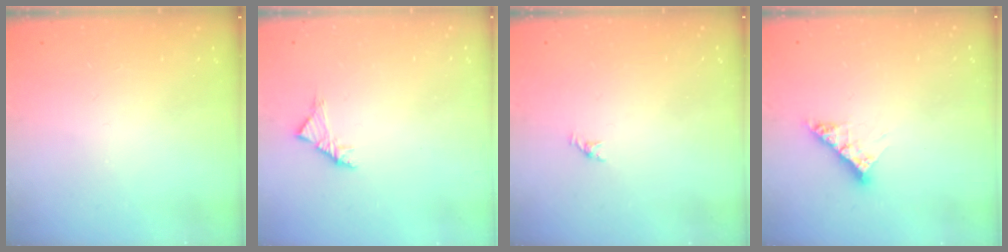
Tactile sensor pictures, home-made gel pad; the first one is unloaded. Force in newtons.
{"total": 2.8, "press": 2.6, "slide": 0.8}
{"total": 0.5, "press": 0.3, "slide": 0.4}
{"total": 7.6, "press": 7.6, "slide": 0.7}